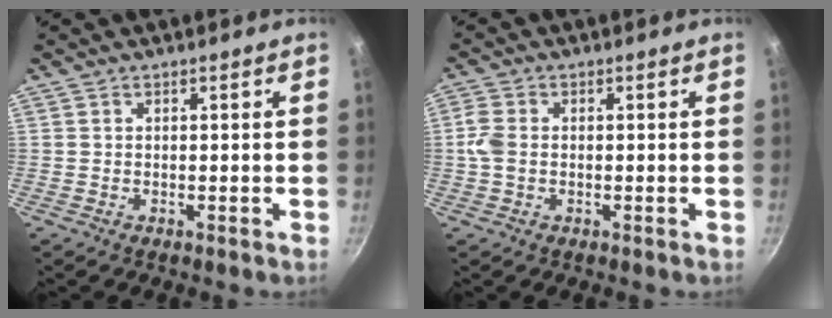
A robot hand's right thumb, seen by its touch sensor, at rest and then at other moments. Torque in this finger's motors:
{"motor_torque": [0.71, 0.68, 0.77, 0.43, 0.00]}